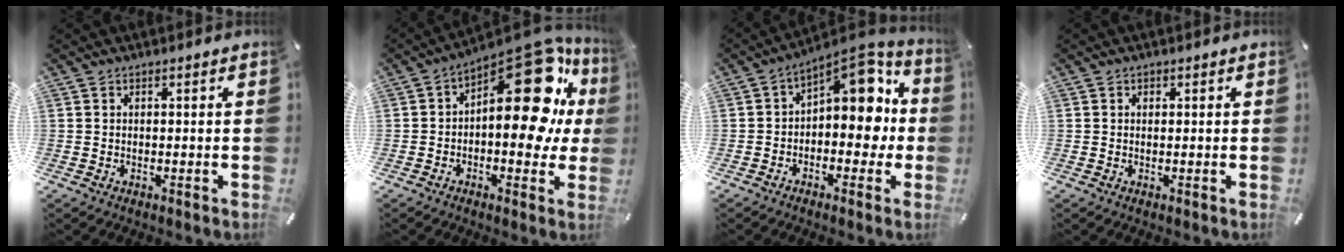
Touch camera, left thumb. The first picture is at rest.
{"total": 23.6, "force": [7.6, 11.8, 19.0], "torque": [-0.239, -0.070, 0.132]}
{"total": 11.1, "force": [3.2, 7.1, 7.9], "torque": [-0.091, -0.044, 0.054]}
{"total": 0.6, "force": [0.2, 0.4, 0.4], "torque": [0.001, -0.002, 0.001]}